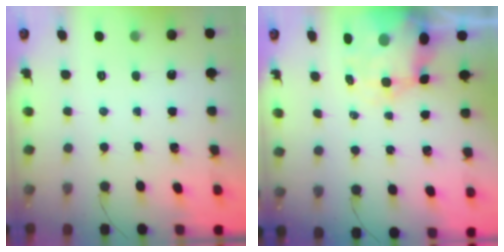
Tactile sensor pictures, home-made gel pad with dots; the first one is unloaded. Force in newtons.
{"total": 6.5, "press": 6.2, "slide": 2.1}